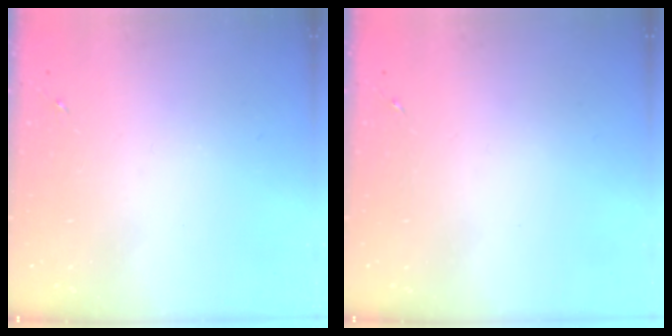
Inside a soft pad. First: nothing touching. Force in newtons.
{"total": 0.0}